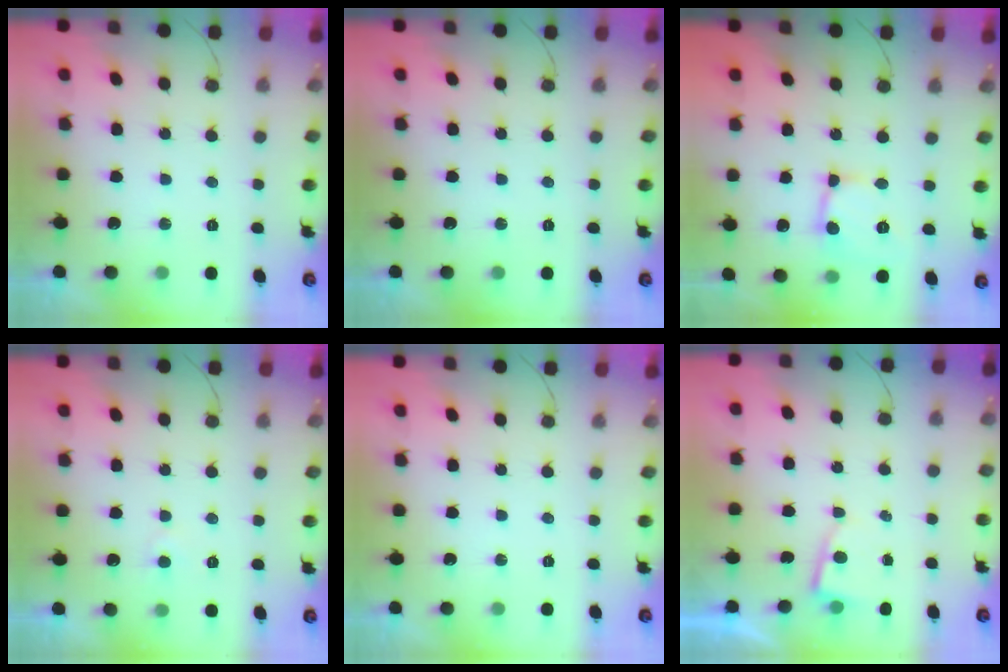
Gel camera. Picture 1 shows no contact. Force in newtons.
{"total": 0.0}
{"total": 10.2, "press": 10.1, "slide": 0.8}
{"total": 3.2, "press": 3.2, "slide": 0.3}
{"total": 0.0}
{"total": 2.8, "press": 2.8, "slide": 0.2}